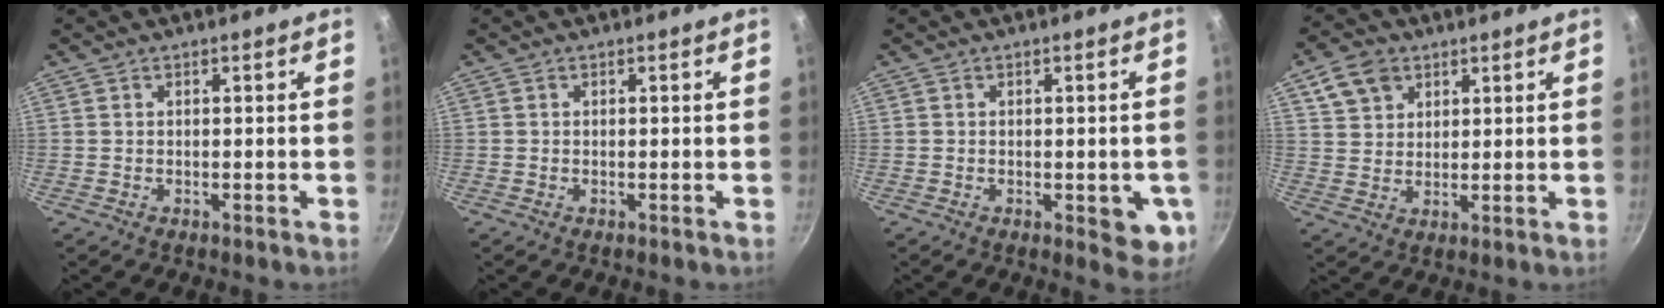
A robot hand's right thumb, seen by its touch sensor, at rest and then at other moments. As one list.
[{"total": 0.0}, {"total": 6.6, "force": [-1.5, 3.1, 5.7], "torque": [-0.045, -0.002, -0.016]}, {"total": 7.2, "force": [3.8, 5.3, 3.0], "torque": [-0.040, -0.001, 0.068]}]